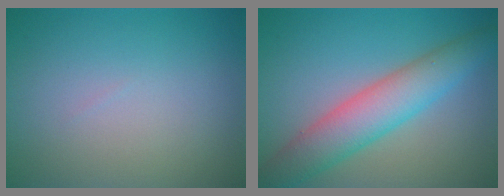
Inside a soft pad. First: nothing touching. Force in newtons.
{"total": 6.2, "press": 6.2, "slide": 0.1}